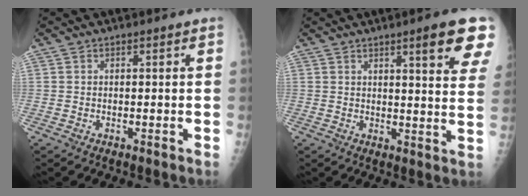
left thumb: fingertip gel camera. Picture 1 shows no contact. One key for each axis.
{"total": 10.6, "fx": 6.2, "fy": 1.4, "fz": 8.5, "tx": -0.090, "ty": -0.029, "tz": 0.072}